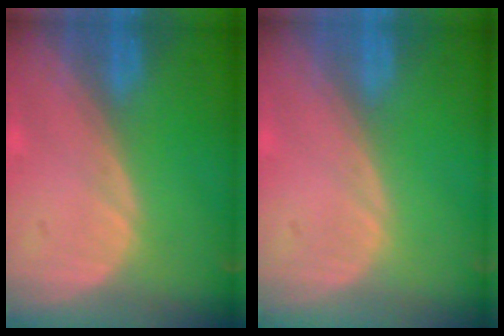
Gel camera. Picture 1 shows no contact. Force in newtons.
{"total": 0.0}